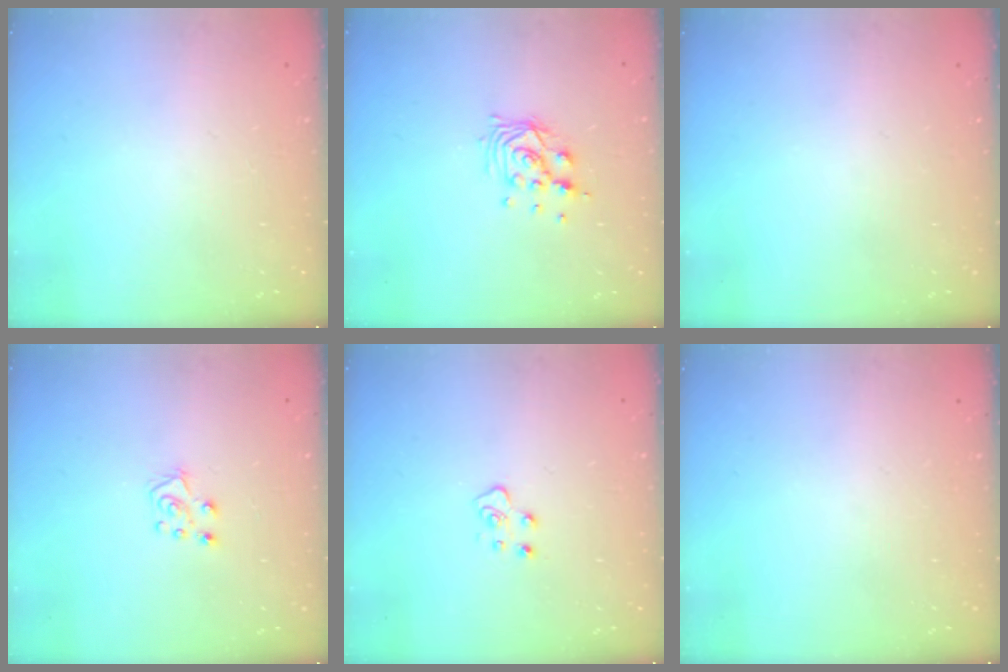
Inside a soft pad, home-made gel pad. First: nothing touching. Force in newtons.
{"total": 8.9, "press": 8.9, "slide": 0.7}
{"total": 0.0}
{"total": 6.8, "press": 6.8, "slide": 0.4}
{"total": 5.4, "press": 5.4, "slide": 0.4}
{"total": 0.0}